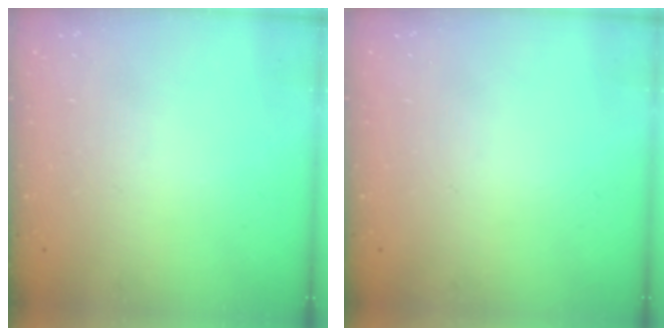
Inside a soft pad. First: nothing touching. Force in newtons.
{"total": 0.0}